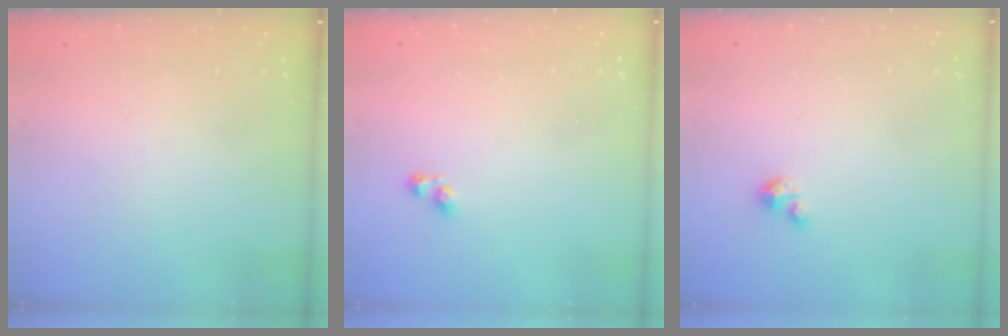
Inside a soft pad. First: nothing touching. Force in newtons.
{"total": 3.2, "press": 3.1, "slide": 0.6}
{"total": 2.7, "press": 2.7, "slide": 0.2}